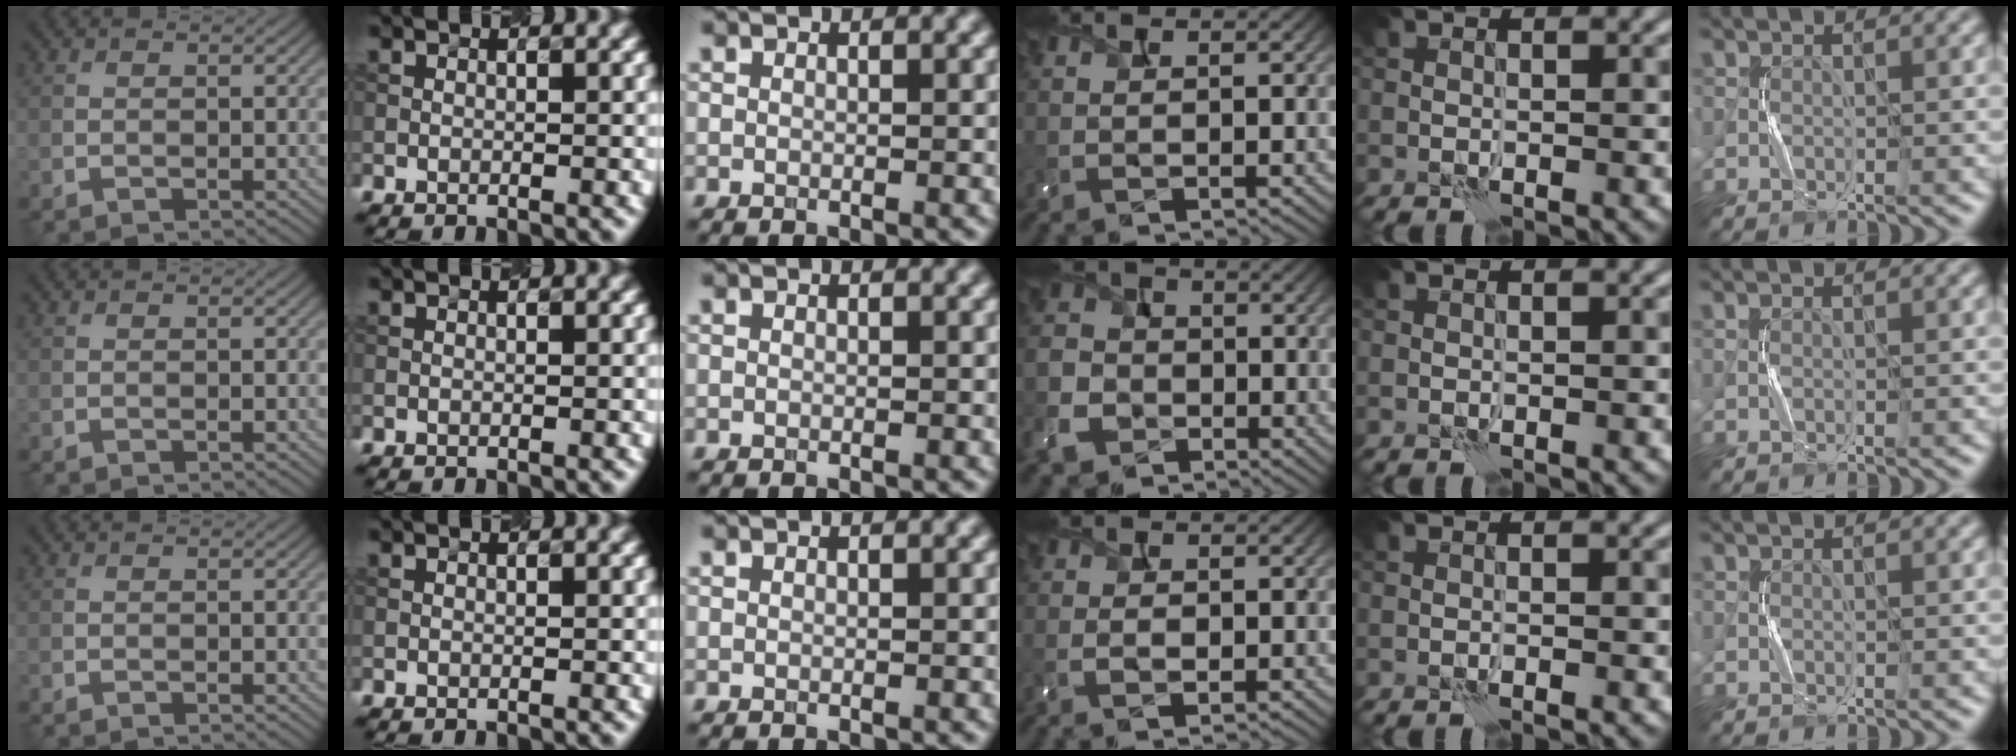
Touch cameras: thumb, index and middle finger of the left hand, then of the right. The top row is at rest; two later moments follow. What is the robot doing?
{"motion": "squeeze", "object": "bubble wrap"}